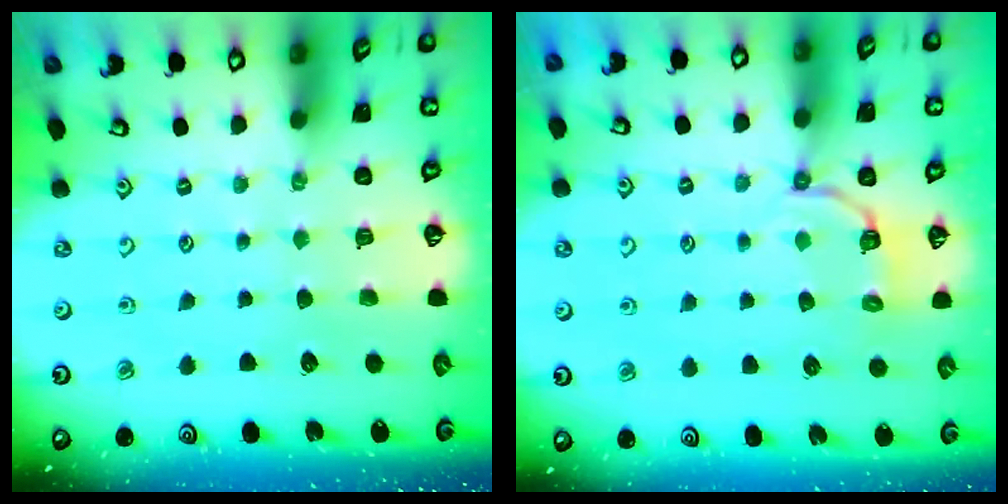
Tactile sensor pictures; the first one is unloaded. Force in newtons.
{"total": 3.5, "press": 2.9, "slide": 2.0}